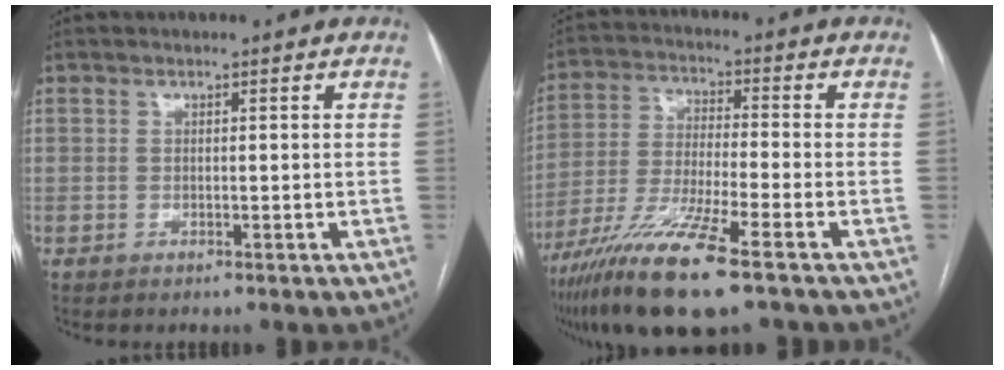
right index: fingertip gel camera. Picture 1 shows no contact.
{"total": 13.9, "force": [-8.8, 0.6, 10.8], "torque": [-0.221, -0.037, -0.165]}